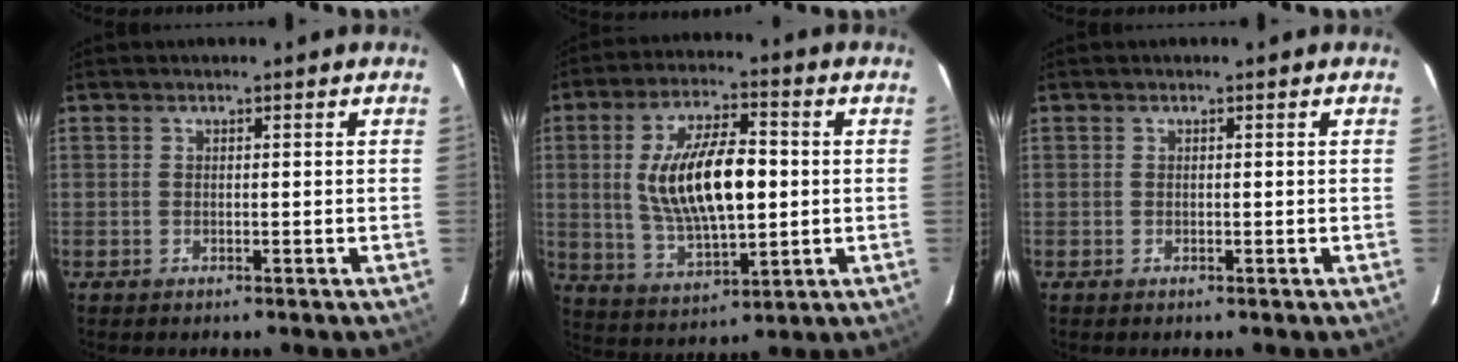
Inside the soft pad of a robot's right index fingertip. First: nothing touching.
{"total": 15.8, "force": [0.9, 6.4, 14.4], "torque": [-0.269, 0.003, 0.027]}
{"total": 0.0}